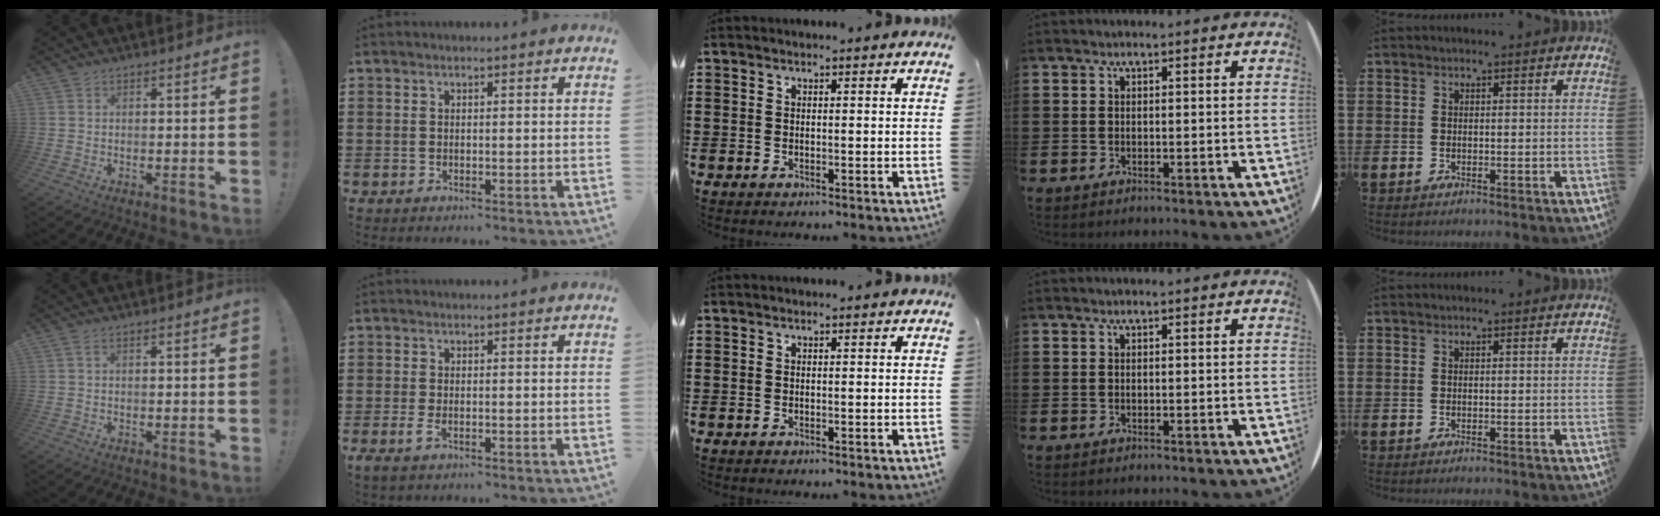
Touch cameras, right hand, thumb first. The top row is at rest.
{"thumb": {"total": 1.1, "force": [0.4, 0.3, 0.9], "torque": [-0.015, -0.001, 0.006]}, "index": {"total": 1.5, "force": [-0.6, 0.4, 1.3], "torque": [-0.038, -0.008, -0.016]}}